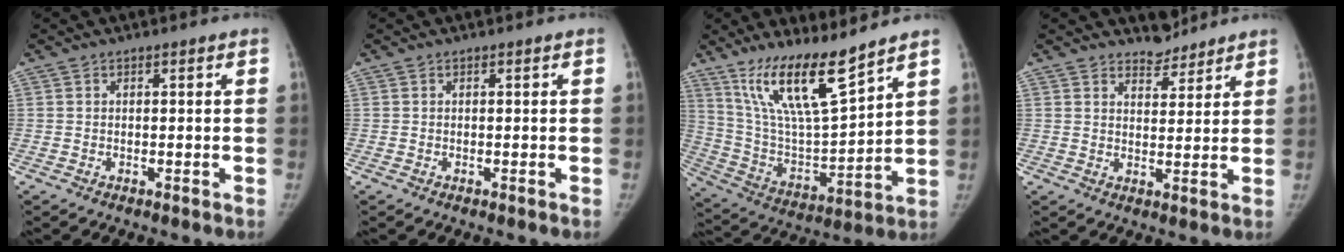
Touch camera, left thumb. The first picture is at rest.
{"total": 0.0}
{"total": 16.9, "force": [12.0, 3.1, 11.4], "torque": [-0.191, -0.069, 0.238]}
{"total": 4.1, "force": [3.8, 1.5, 0.0], "torque": [0.020, -0.033, 0.060]}